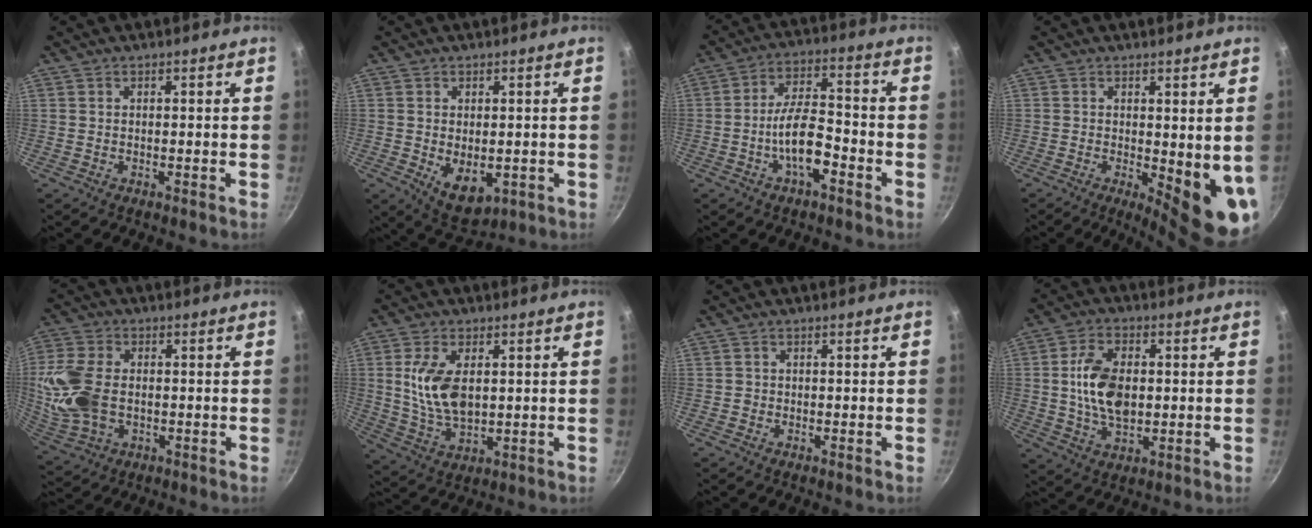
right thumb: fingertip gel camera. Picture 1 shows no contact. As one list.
[{"total": 7.5, "force": [-1.4, 4.3, 6.0], "torque": [-0.082, -0.014, -0.005]}, {"total": 9.8, "force": [-3.6, 4.3, 8.1], "torque": [-0.140, 0.036, -0.067]}, {"total": 12.1, "force": [-2.5, 3.9, 11.2], "torque": [-0.136, -0.024, -0.019]}, {"total": 14.0, "force": [-0.6, 9.2, 10.6], "torque": [-0.247, 0.002, -0.003]}, {"total": 10.7, "force": [1.7, 5.8, 8.8], "torque": [-0.170, -0.012, 0.042]}, {"total": 0.8, "force": [-0.2, 0.7, 0.1], "torque": [0.001, 0.003, -0.004]}, {"total": 11.4, "force": [0.6, 6.8, 9.2], "torque": [-0.163, 0.001, 0.016]}]